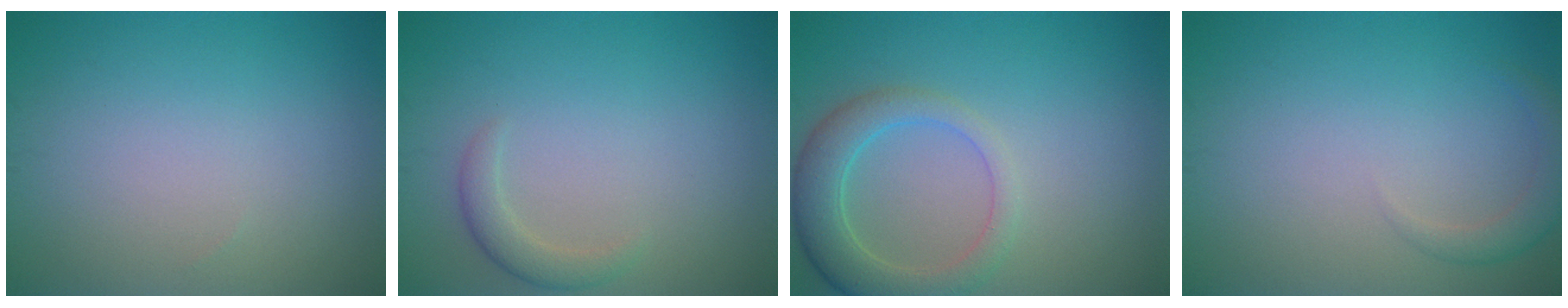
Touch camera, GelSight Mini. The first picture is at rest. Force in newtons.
{"total": 1.8, "press": 1.8, "slide": 0.0}
{"total": 4.5, "press": 4.4, "slide": 0.5}
{"total": 1.8, "press": 1.8, "slide": 0.1}